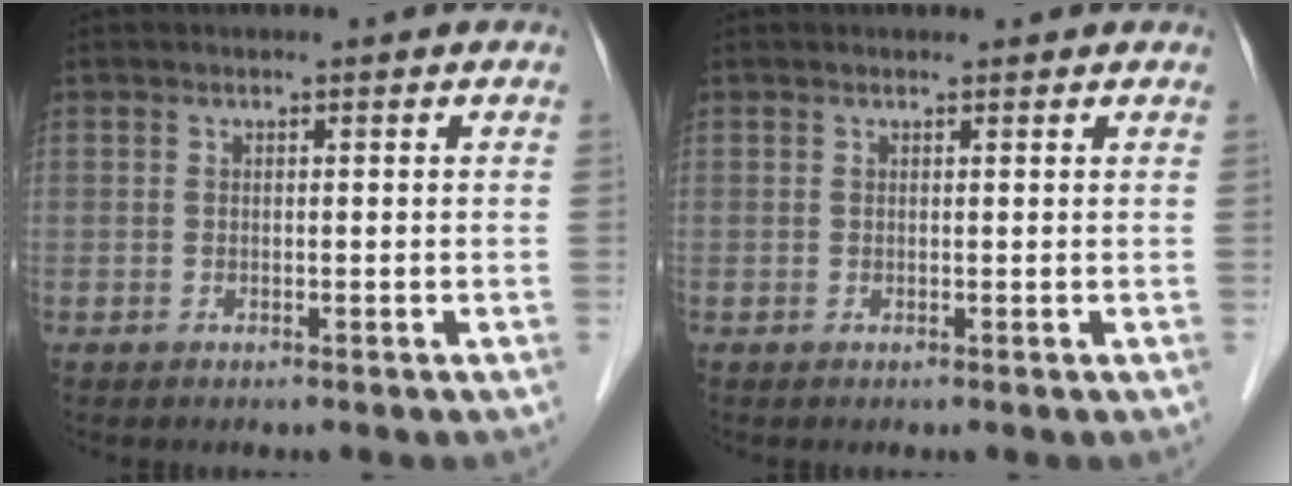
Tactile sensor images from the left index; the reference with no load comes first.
{"total": 1.5, "force": [1.4, 0.5, 0.3], "torque": [-0.014, 0.014, 0.014]}